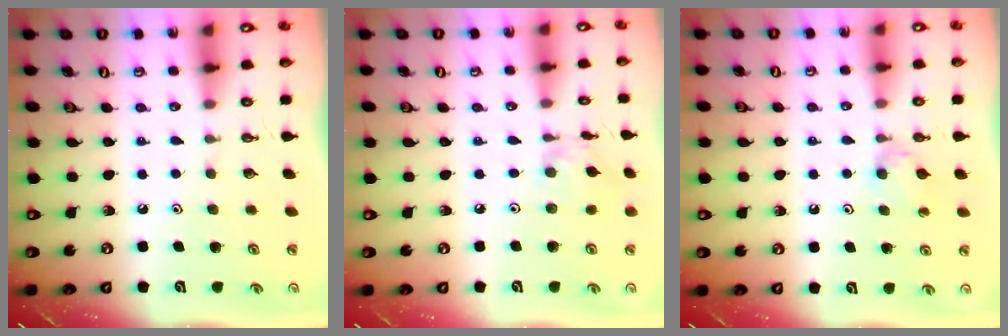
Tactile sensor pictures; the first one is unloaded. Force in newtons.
{"total": 2.2, "press": 2.2, "slide": 0.0}
{"total": 5.0, "press": 4.9, "slide": 0.8}